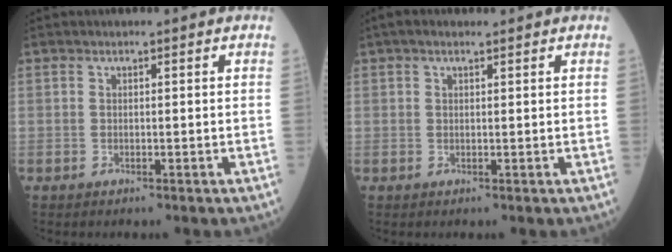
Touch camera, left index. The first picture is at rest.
{"total": 2.3, "force": [1.7, 0.5, 1.4], "torque": [-0.027, 0.023, 0.029]}